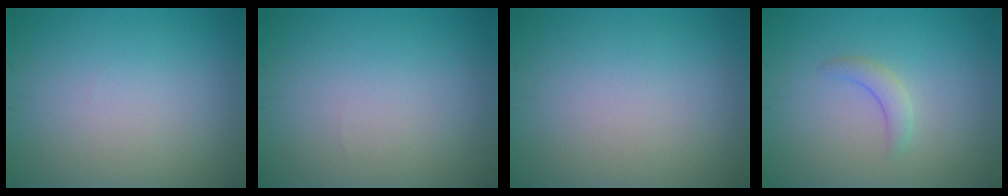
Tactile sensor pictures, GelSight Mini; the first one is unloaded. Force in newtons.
{"total": 0.0}
{"total": 0.0}
{"total": 1.6, "press": 1.6, "slide": 0.2}